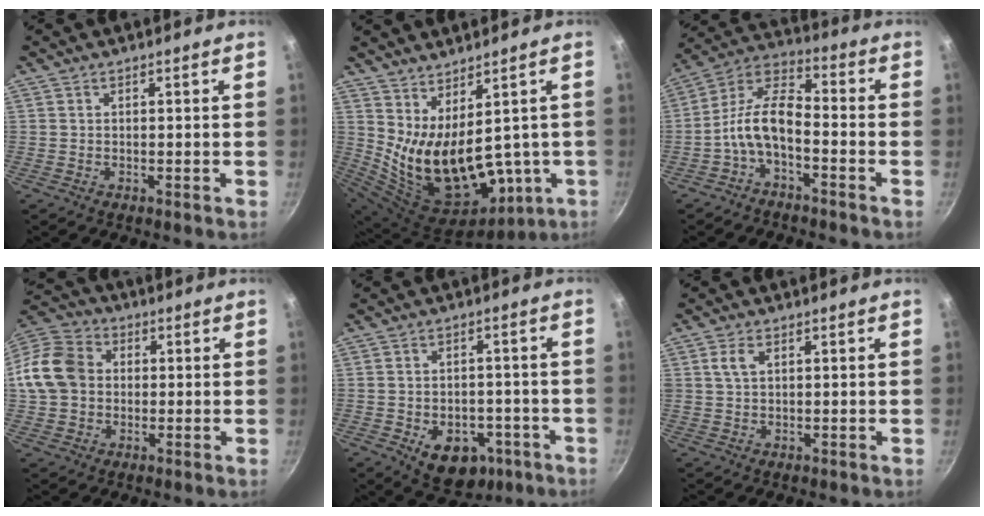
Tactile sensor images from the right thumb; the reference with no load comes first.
{"total": 18.4, "force": [1.2, 10.4, 15.2], "torque": [-0.247, -0.052, 0.063]}
{"total": 9.8, "force": [-3.8, 4.7, 7.7], "torque": [-0.154, 0.052, -0.087]}
{"total": 12.8, "force": [0.4, 10.7, 7.0], "torque": [-0.109, 0.025, -0.008]}
{"total": 11.0, "force": [-4.3, 7.7, 6.7], "torque": [-0.057, 0.017, -0.045]}
{"total": 3.2, "force": [1.1, 2.0, 2.2], "torque": [-0.034, 0.002, 0.020]}